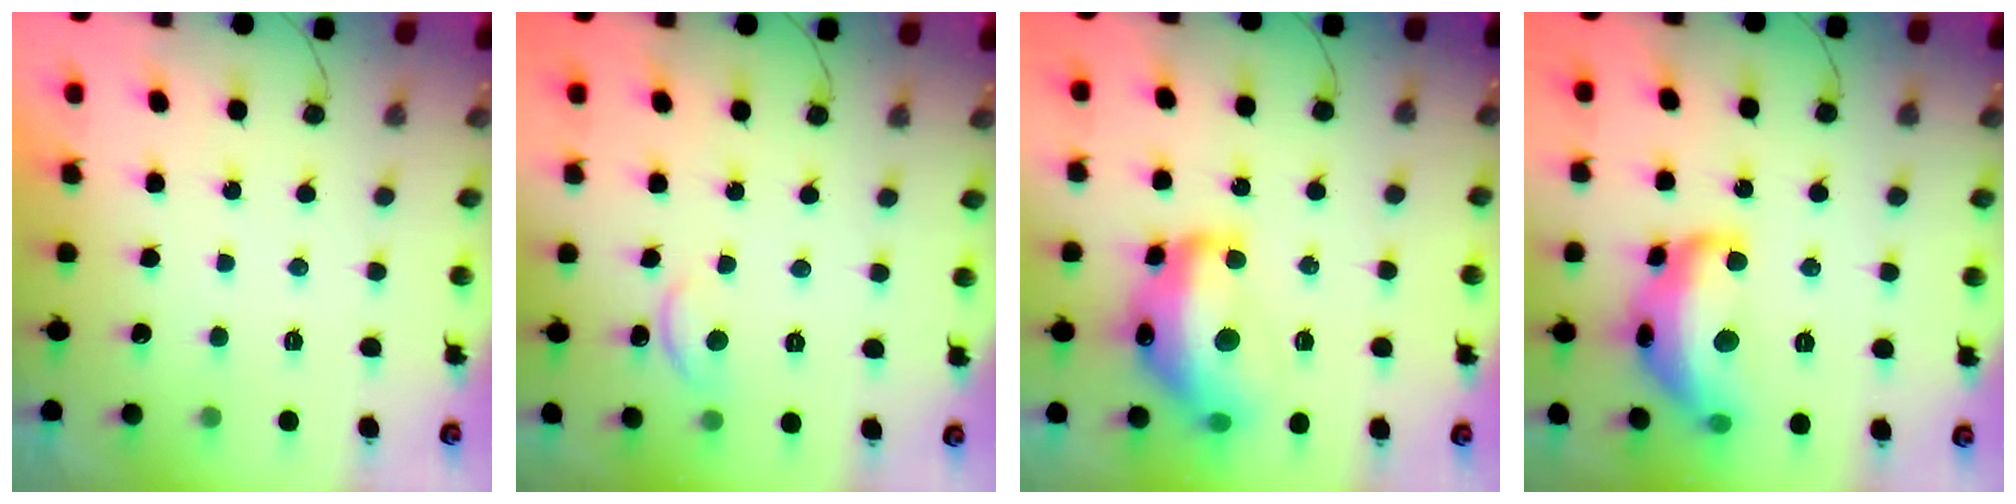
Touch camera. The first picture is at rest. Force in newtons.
{"total": 8.1, "press": 8.0, "slide": 0.7}
{"total": 19.0, "press": 18.9, "slide": 1.1}
{"total": 17.7, "press": 17.6, "slide": 1.3}